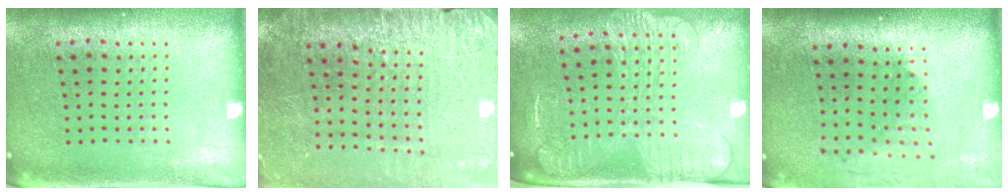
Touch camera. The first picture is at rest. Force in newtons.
{"total": 2.9, "press": 2.9, "slide": 0.2}
{"total": 2.5, "press": 2.1, "slide": 1.4}
{"total": 1.9, "press": 1.4, "slide": 1.3}